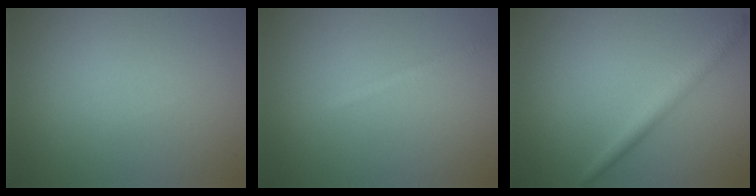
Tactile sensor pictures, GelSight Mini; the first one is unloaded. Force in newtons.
{"total": 1.1, "press": 1.1, "slide": 0.0}
{"total": 2.2, "press": 2.2, "slide": 0.1}